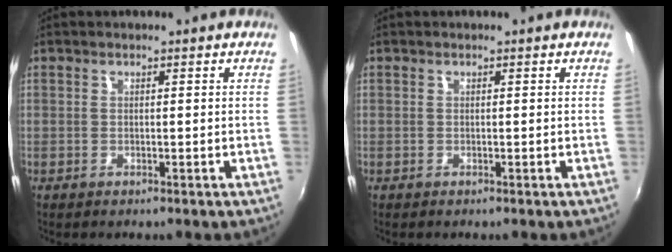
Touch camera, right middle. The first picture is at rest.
{"total": 0.0}